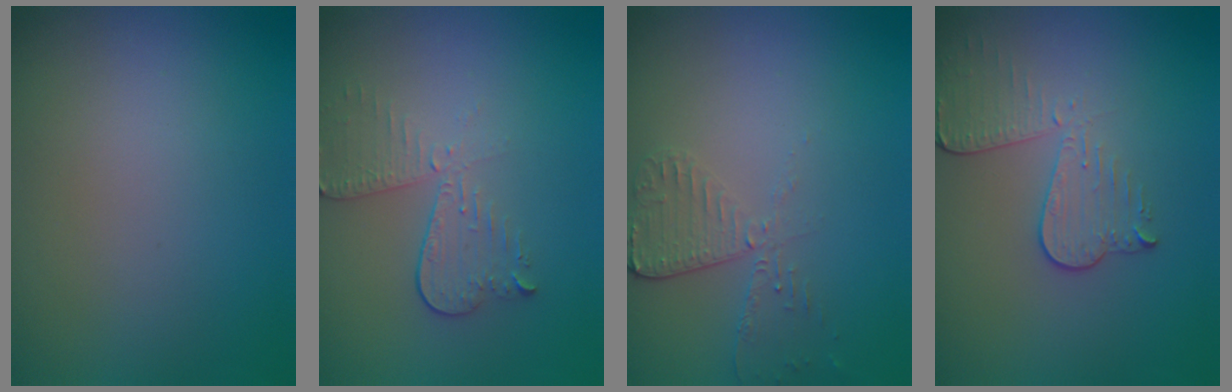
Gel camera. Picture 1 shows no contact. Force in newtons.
{"total": 3.1, "press": 2.7, "slide": 1.6}
{"total": 2.7, "press": 2.4, "slide": 1.2}
{"total": 3.6, "press": 3.1, "slide": 1.8}